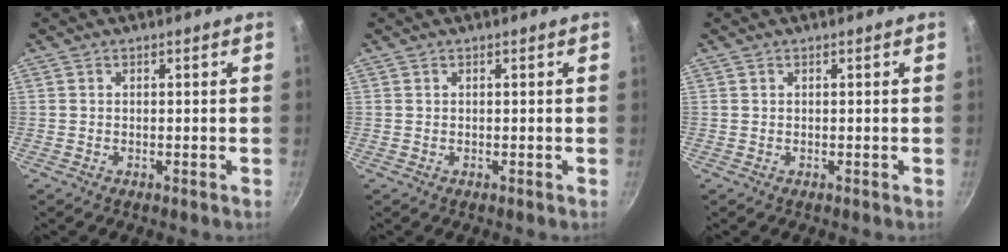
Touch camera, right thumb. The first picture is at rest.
{"total": 0.0}
{"total": 0.0}